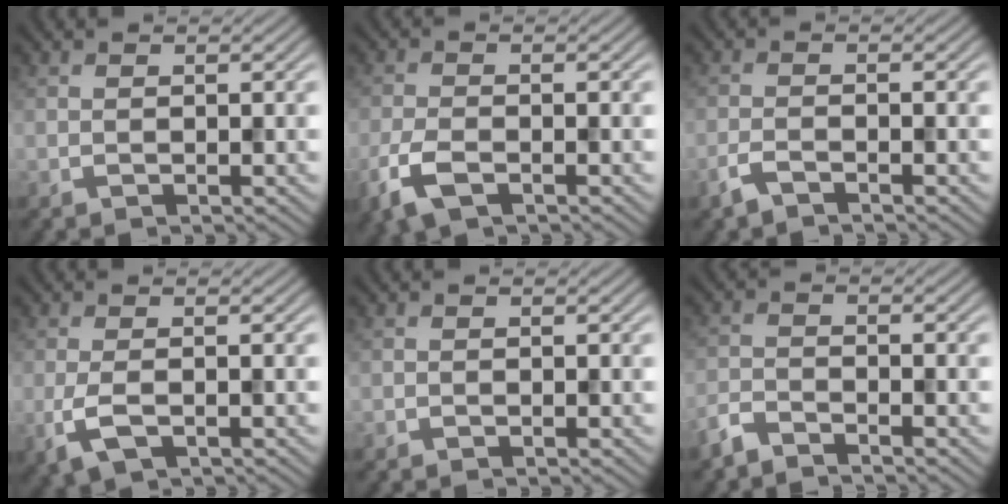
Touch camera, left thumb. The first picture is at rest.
{"total": 4.6, "force": [-2.6, 2.0, 3.3], "torque": [-0.082, -0.012, -0.057]}
{"total": 2.2, "force": [-1.7, 0.5, 1.3], "torque": [-0.033, -0.002, -0.040]}
{"total": 3.3, "force": [-1.1, 1.2, 2.9], "torque": [-0.072, -0.008, -0.024]}
{"total": 0.0}
{"total": 2.9, "force": [-2.7, 0.5, 1.1], "torque": [-0.027, -0.007, -0.066]}